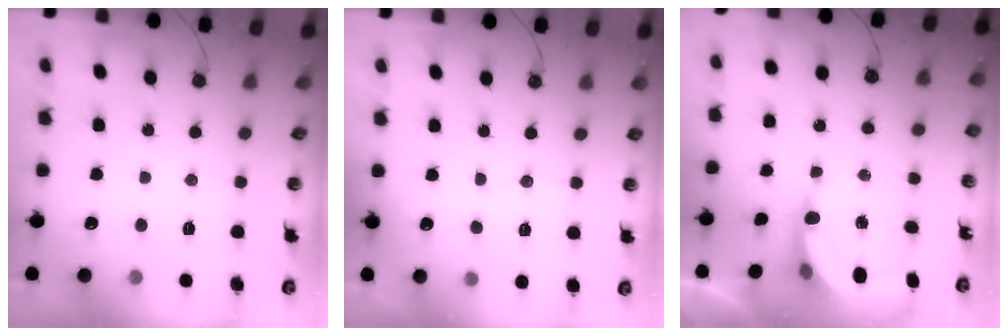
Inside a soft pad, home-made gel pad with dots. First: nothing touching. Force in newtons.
{"total": 3.3, "press": 3.2, "slide": 0.8}
{"total": 5.5, "press": 5.5, "slide": 0.9}